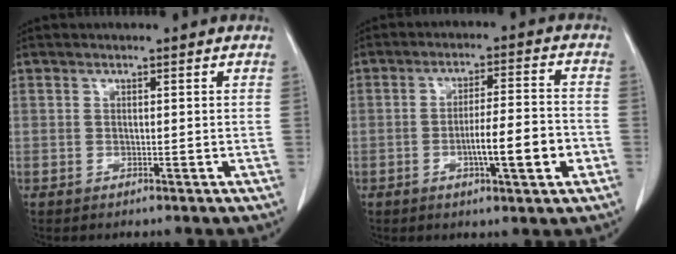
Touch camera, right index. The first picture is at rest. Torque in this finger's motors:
{"motor_torque": [1.17, -0.55, 0.45, 0.09]}